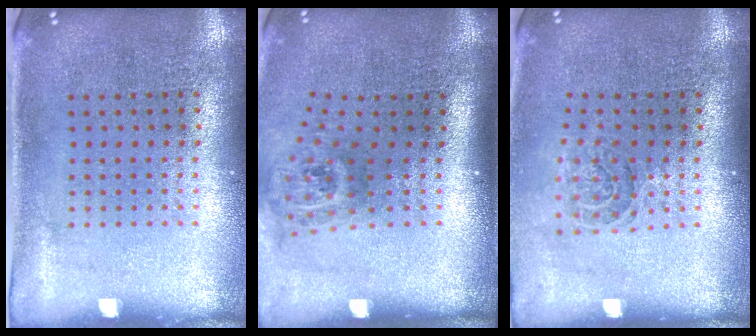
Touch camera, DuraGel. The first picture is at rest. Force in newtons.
{"total": 1.9, "press": 1.3, "slide": 1.4}
{"total": 1.4, "press": 1.2, "slide": 0.8}